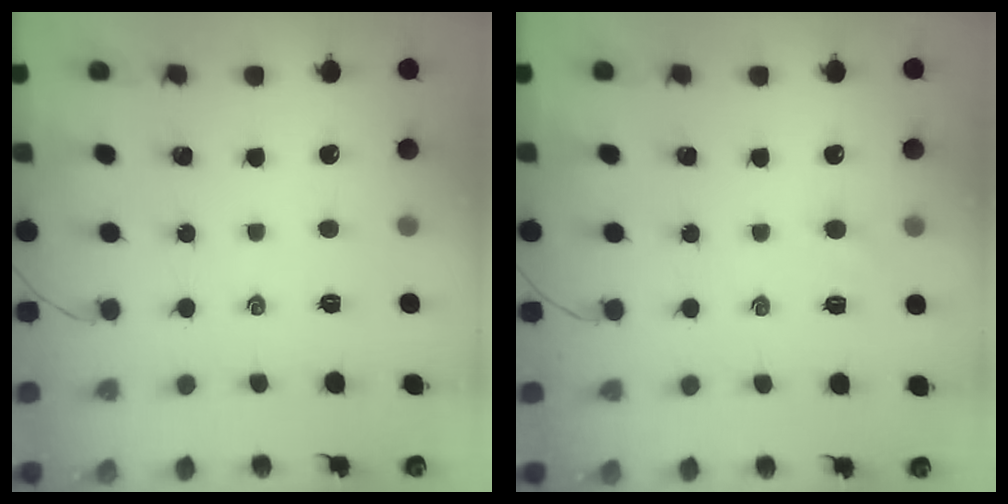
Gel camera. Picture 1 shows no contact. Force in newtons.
{"total": 3.2, "press": 3.0, "slide": 0.9}